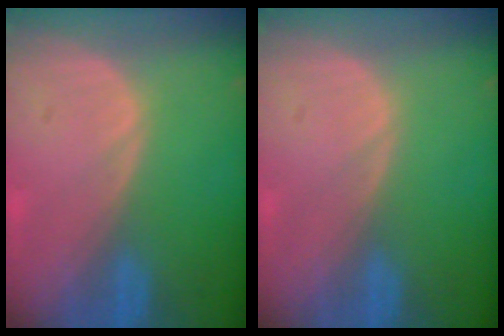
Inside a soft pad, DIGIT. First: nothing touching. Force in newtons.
{"total": 0.0}